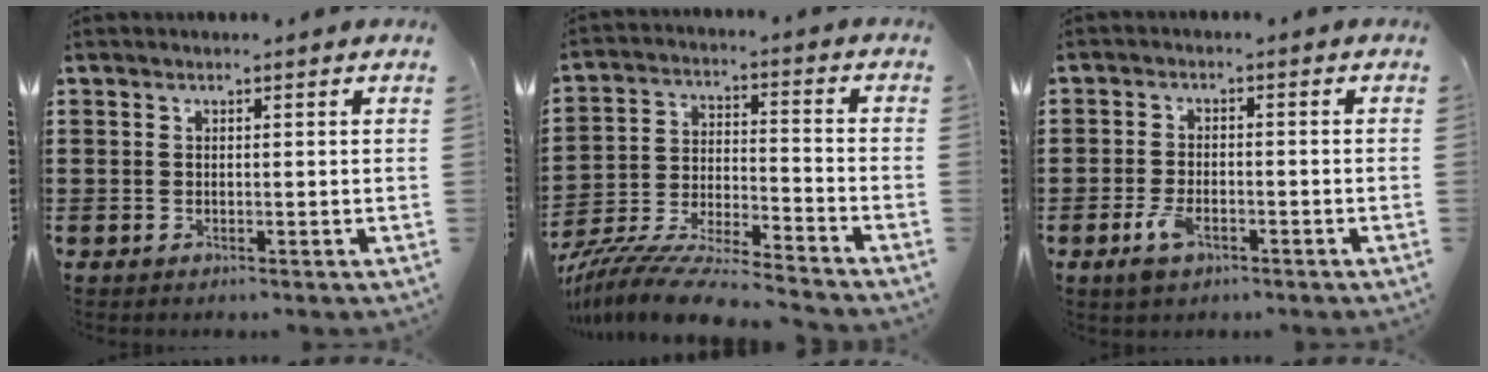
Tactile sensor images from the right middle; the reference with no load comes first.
{"total": 9.8, "force": [-9.3, 0.0, 3.1], "torque": [-0.062, 0.004, -0.187]}
{"total": 4.1, "force": [-2.0, 1.9, 3.0], "torque": [-0.070, -0.002, -0.042]}